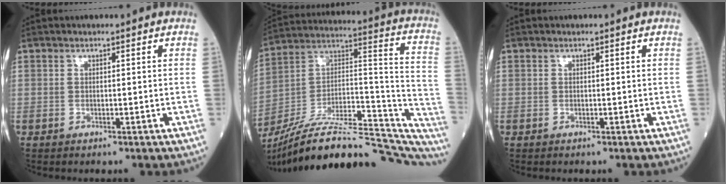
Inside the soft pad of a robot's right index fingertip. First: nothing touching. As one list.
[{"total": 33.4, "force": [-28.2, 7.7, 16.1], "torque": [-0.213, 0.010, -0.413]}, {"total": 0.0}]